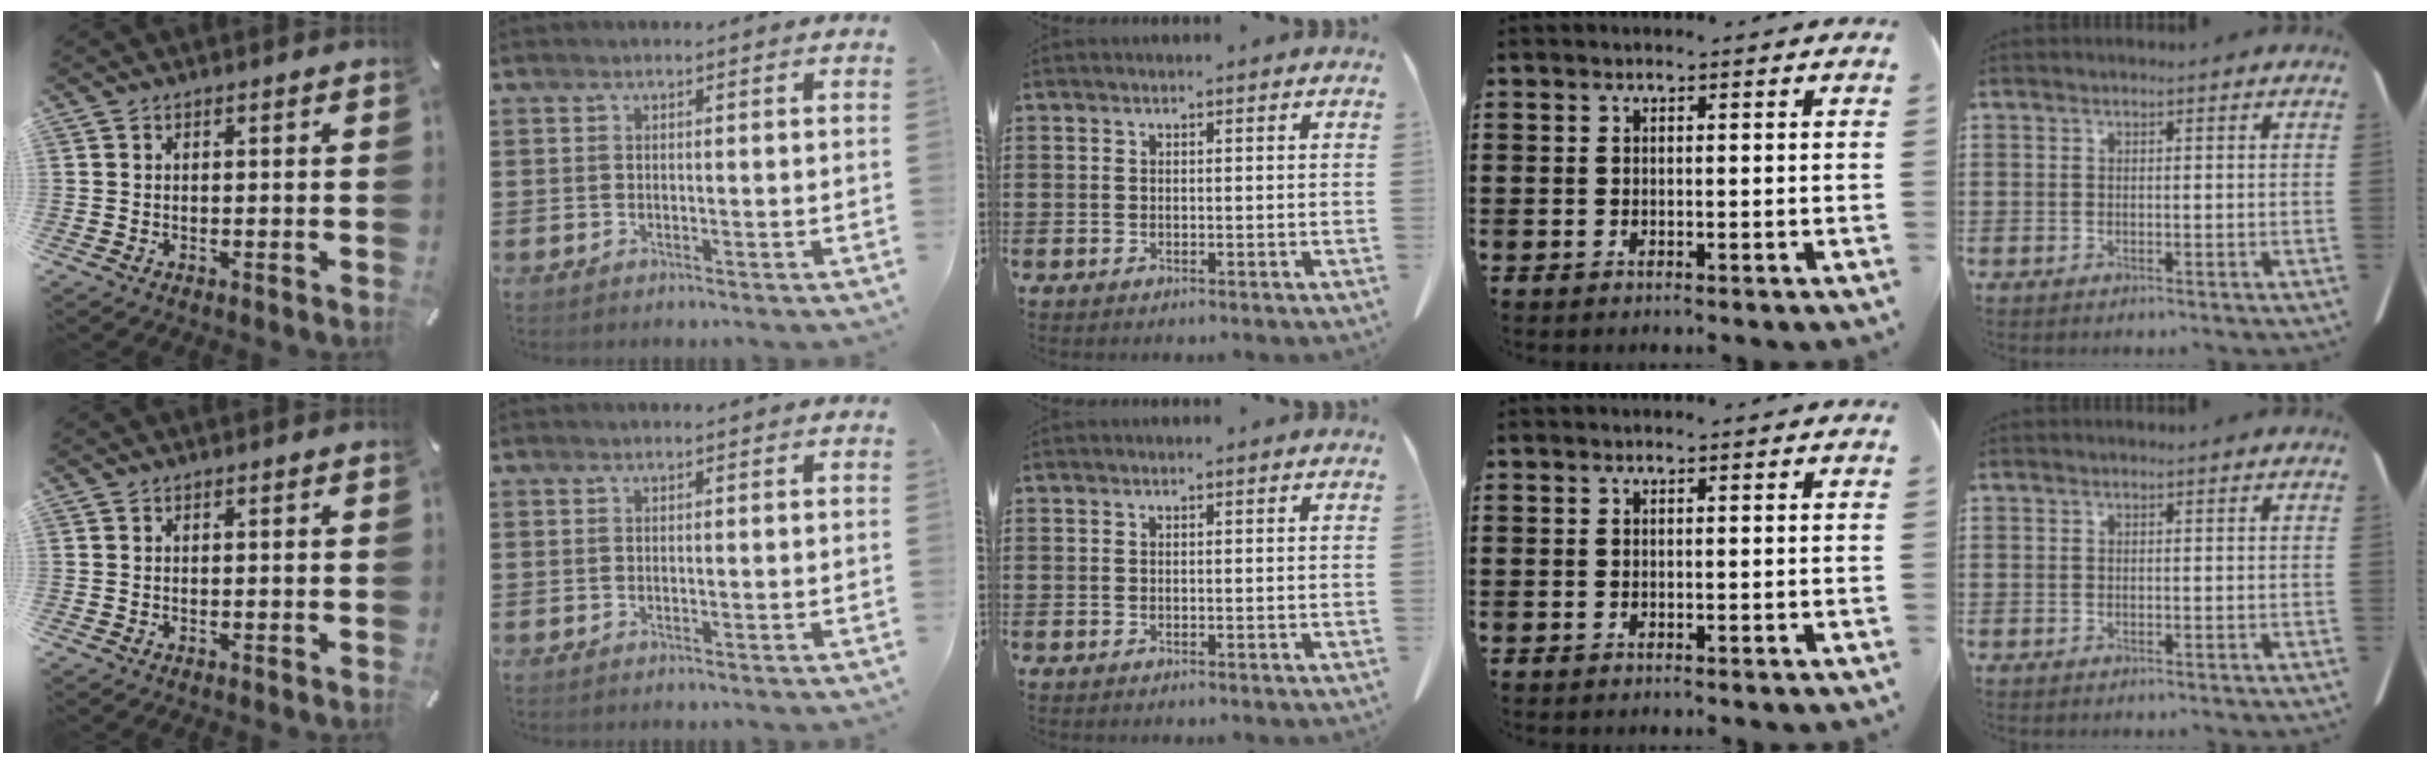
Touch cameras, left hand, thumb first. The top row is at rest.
{}